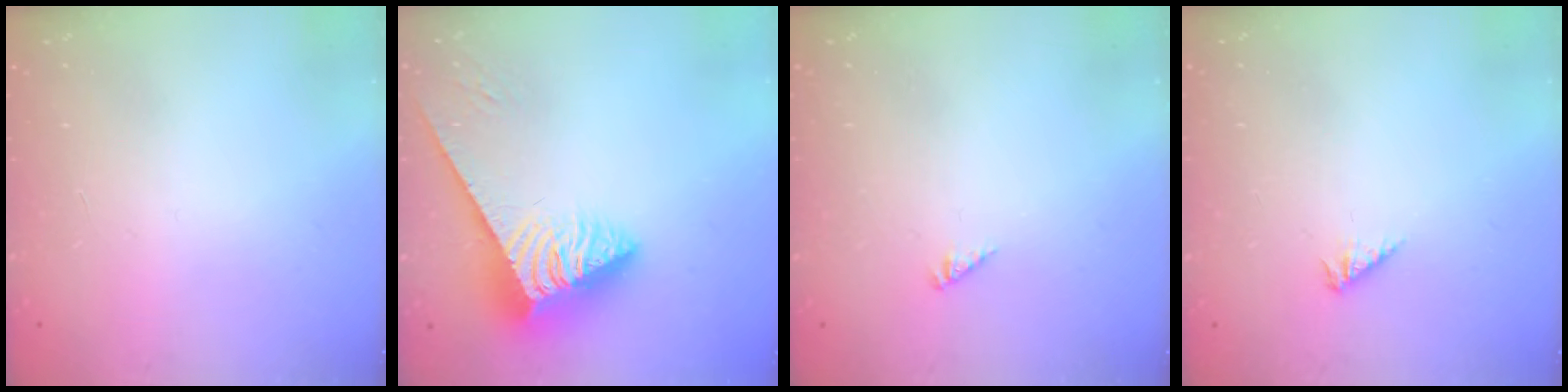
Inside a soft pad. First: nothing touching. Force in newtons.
{"total": 5.3, "press": 5.2, "slide": 0.5}
{"total": 0.0}
{"total": 1.9, "press": 1.9, "slide": 0.3}